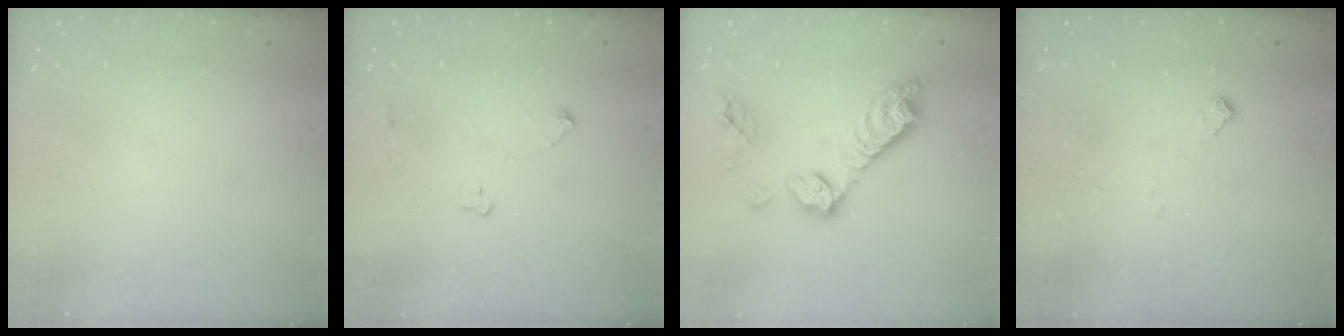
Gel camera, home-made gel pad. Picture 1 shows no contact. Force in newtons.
{"total": 2.6, "press": 2.6, "slide": 0.4}
{"total": 14.7, "press": 14.7, "slide": 1.0}
{"total": 6.1, "press": 6.1, "slide": 0.7}